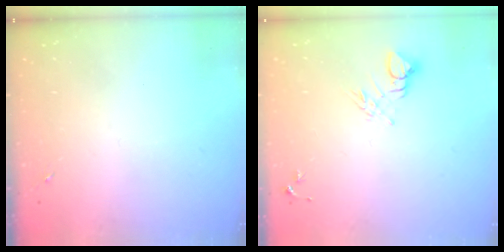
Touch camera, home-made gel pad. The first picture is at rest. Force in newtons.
{"total": 6.6, "press": 6.6, "slide": 0.5}